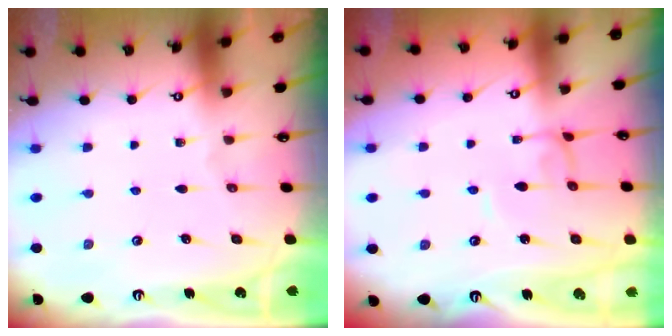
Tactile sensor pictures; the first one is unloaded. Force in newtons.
{"total": 2.1, "press": 2.1, "slide": 0.1}